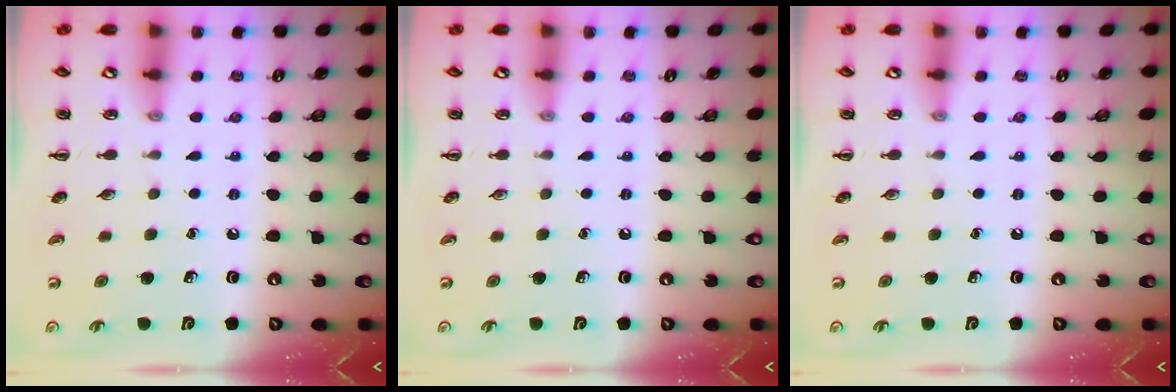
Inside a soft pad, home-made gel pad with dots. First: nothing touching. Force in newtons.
{"total": 0.0}
{"total": 0.0}